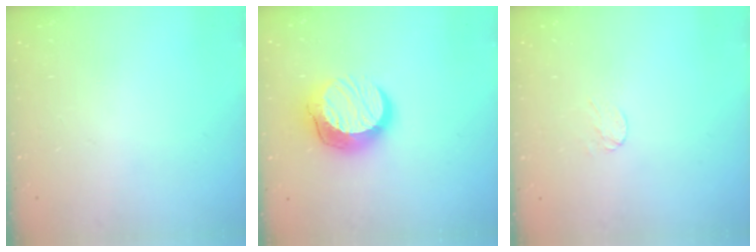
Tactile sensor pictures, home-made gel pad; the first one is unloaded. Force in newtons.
{"total": 15.1, "press": 15.1, "slide": 1.1}
{"total": 3.0, "press": 3.0, "slide": 0.2}